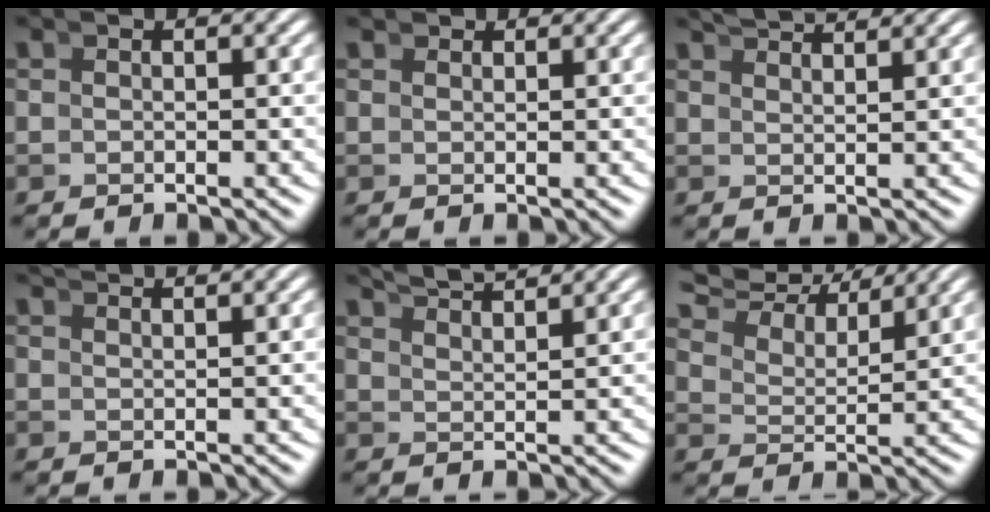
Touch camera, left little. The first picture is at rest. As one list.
[{"total": 1.2, "force": [1.2, 0.0, 0.1], "torque": [0.008, 0.005, 0.023]}, {"total": 3.6, "force": [3.5, -0.1, 0.8], "torque": [-0.007, 0.009, 0.058]}, {"total": 2.5, "force": [2.4, -0.4, 0.3], "torque": [0.003, 0.008, 0.039]}, {"total": 4.9, "force": [4.6, 0.4, 1.6], "torque": [-0.024, 0.012, 0.076]}, {"total": 7.7, "force": [6.3, 3.0, 3.2], "torque": [-0.065, 0.028, 0.086]}]